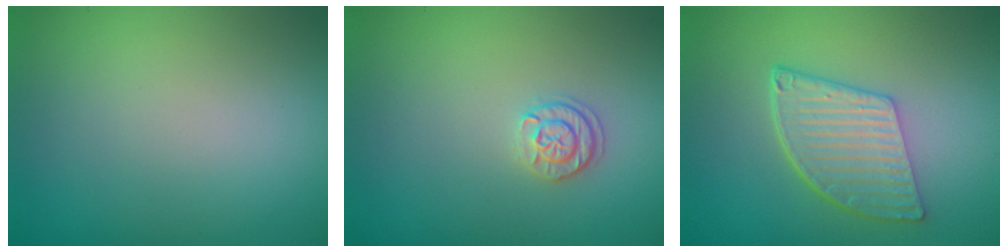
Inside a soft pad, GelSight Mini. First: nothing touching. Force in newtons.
{"total": 1.7, "press": 1.6, "slide": 0.4}
{"total": 5.9, "press": 4.4, "slide": 4.0}